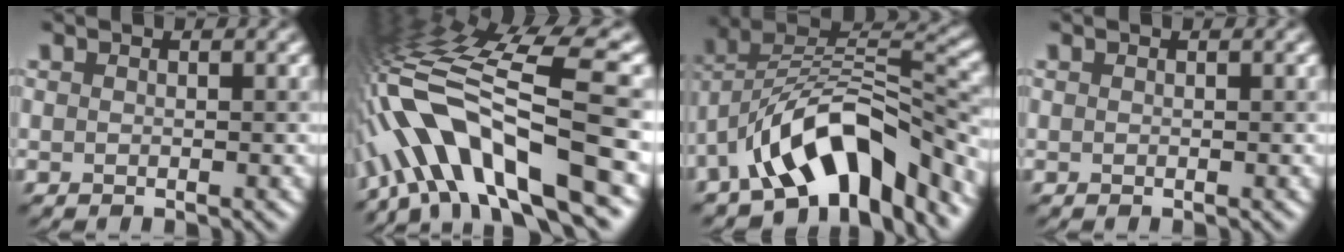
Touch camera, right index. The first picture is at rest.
{"total": 13.4, "force": [-4.3, 3.7, 12.2], "torque": [-0.213, 0.037, -0.064]}
{"total": 10.7, "force": [-5.3, 5.6, 7.5], "torque": [-0.103, 0.021, -0.099]}
{"total": 0.0}